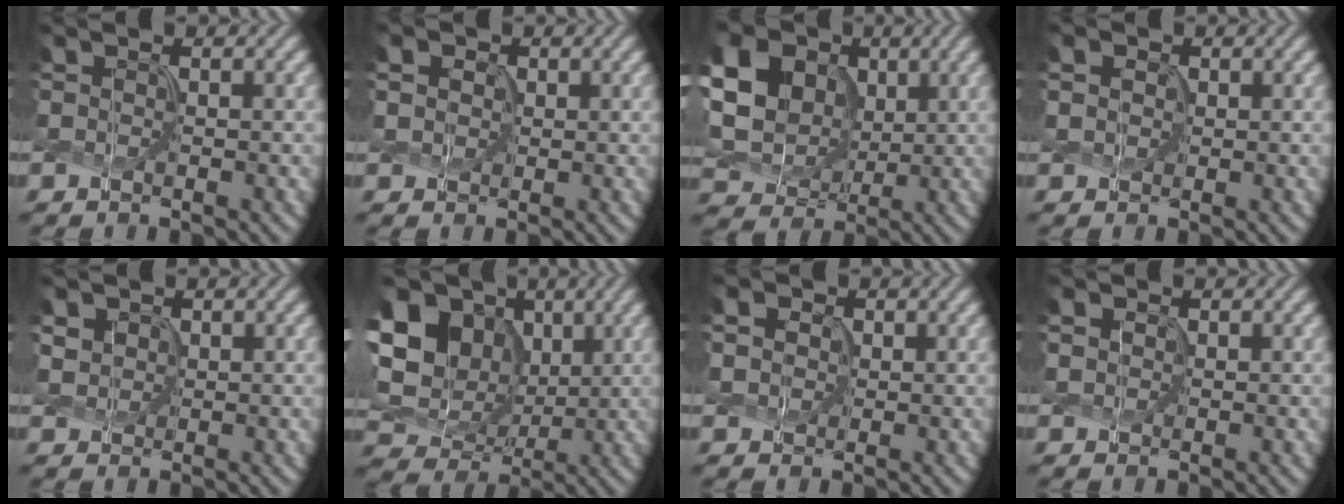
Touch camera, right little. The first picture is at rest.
{"total": 3.7, "force": [1.7, 2.7, 1.9], "torque": [-0.044, 0.017, 0.011]}
{"total": 14.6, "force": [4.2, 11.7, 7.7], "torque": [-0.191, 0.025, 0.078]}
{"total": 2.5, "force": [1.2, 1.9, 1.2], "torque": [-0.028, 0.014, 0.006]}
{"total": 2.6, "force": [1.4, 1.9, 1.0], "torque": [-0.043, 0.005, 0.036]}
{"total": 13.7, "force": [3.7, 10.6, 7.9], "torque": [-0.188, 0.027, 0.068]}
{"total": 4.6, "force": [2.1, 3.3, 2.4], "torque": [-0.059, 0.019, 0.014]}
{"total": 1.4, "force": [0.7, 1.1, 0.5], "torque": [-0.016, 0.007, 0.007]}